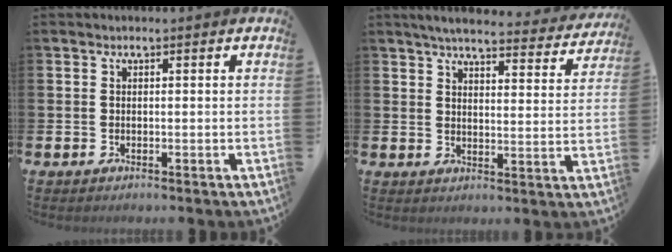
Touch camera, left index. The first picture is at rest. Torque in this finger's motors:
{"motor_torque": [0.57, -1.56, 0.34, 0.11]}